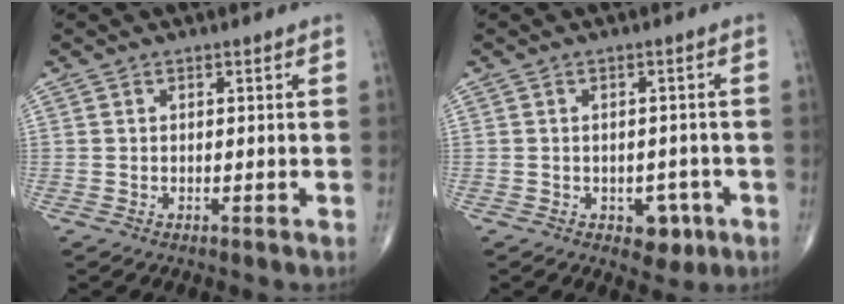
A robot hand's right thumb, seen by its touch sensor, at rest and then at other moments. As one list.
[{"total": 4.5, "force": [-1.9, 3.0, 2.7], "torque": [-0.010, 0.011, -0.021]}]